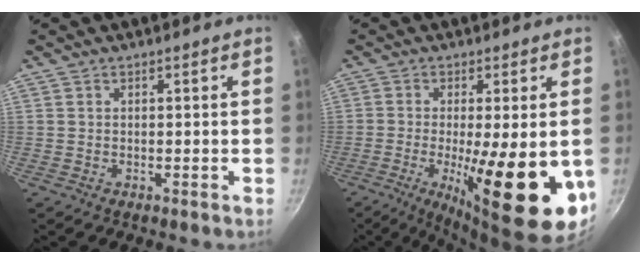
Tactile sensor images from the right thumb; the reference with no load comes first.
{"total": 19.4, "force": [-4.3, 5.5, 18.1], "torque": [-0.268, -0.017, -0.056]}